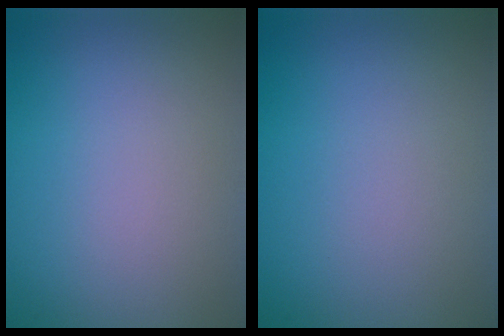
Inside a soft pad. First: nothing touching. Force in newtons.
{"total": 0.0}